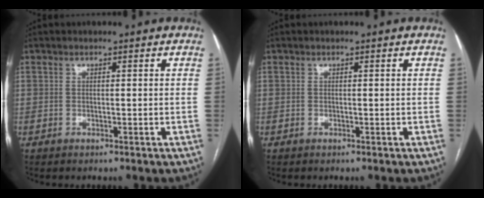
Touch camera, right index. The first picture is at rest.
{"total": 0.0}